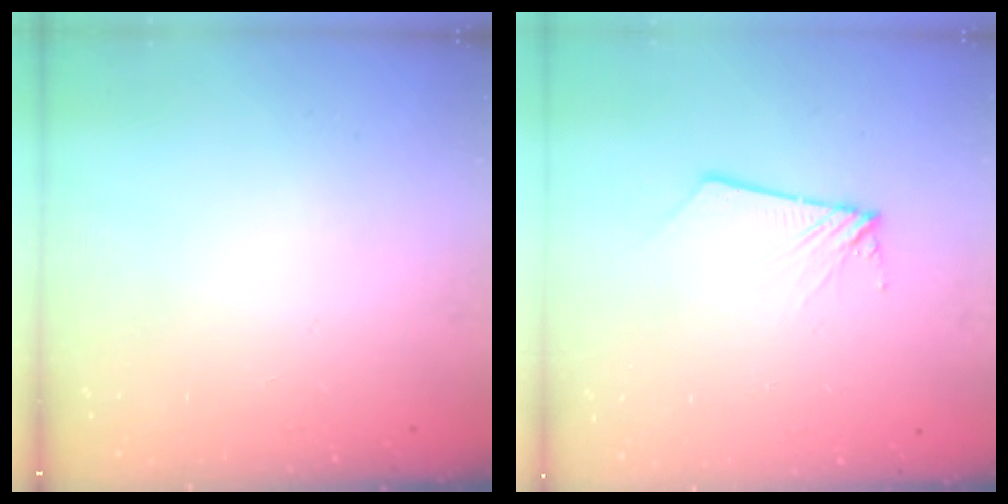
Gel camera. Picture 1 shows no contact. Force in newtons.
{"total": 2.8, "press": 2.8, "slide": 0.3}